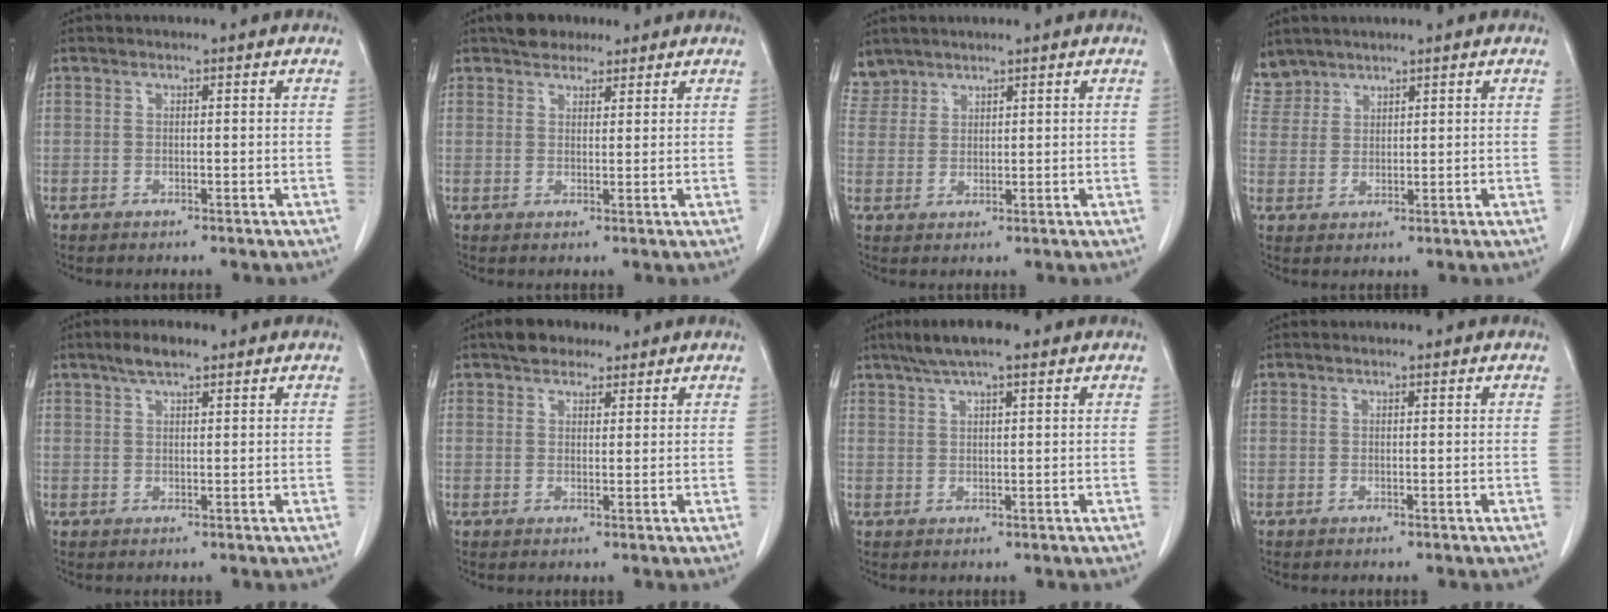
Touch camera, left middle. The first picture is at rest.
{"total": 4.1, "force": [3.3, 2.1, 1.4], "torque": [-0.026, 0.016, 0.056]}
{"total": 3.2, "force": [2.9, 1.4, -0.5], "torque": [0.013, 0.009, 0.061]}
{"total": 3.8, "force": [3.5, 1.6, -0.5], "torque": [0.011, 0.009, 0.076]}
{"total": 3.4, "force": [2.4, 0.9, 2.2], "torque": [-0.047, 0.008, 0.043]}
{"total": 4.6, "force": [3.4, 2.4, 1.9], "torque": [-0.037, 0.018, 0.060]}
{"total": 6.4, "force": [4.6, 1.0, 4.3], "torque": [-0.081, 0.025, 0.078]}
{"total": 0.0}